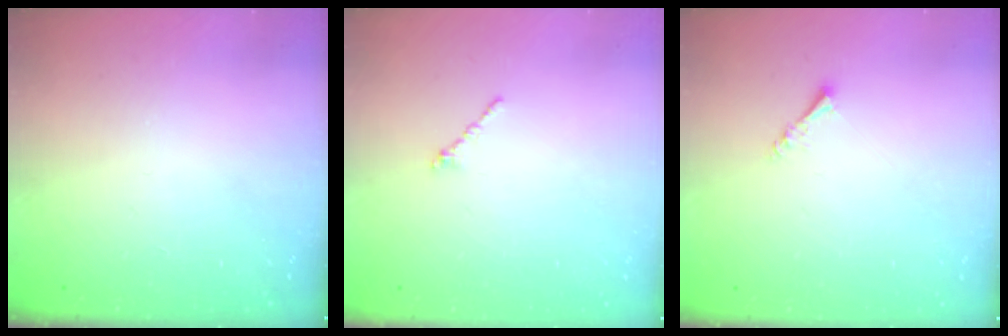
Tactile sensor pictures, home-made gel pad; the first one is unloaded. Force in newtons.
{"total": 1.2, "press": 1.1, "slide": 0.5}
{"total": 1.6, "press": 1.6, "slide": 0.3}